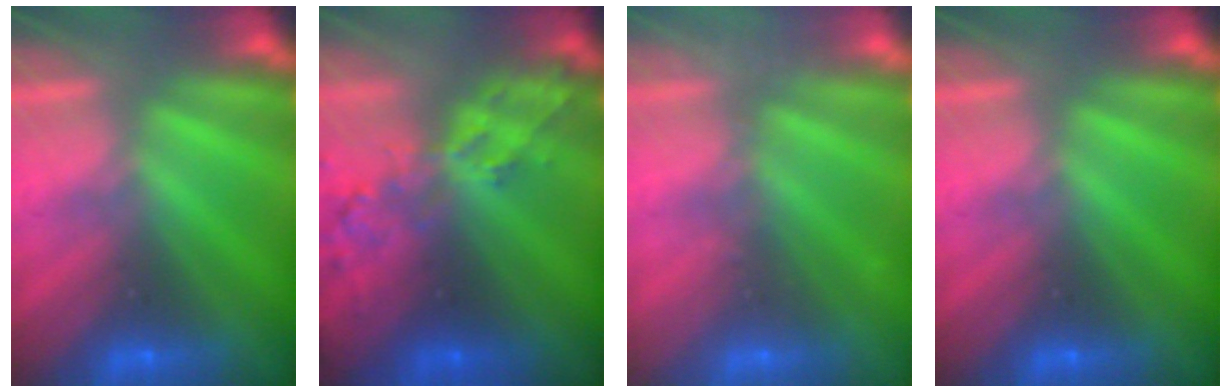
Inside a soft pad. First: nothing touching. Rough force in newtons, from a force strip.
{"total": 7.9}
{"total": 2.1}
{"total": 0.0}